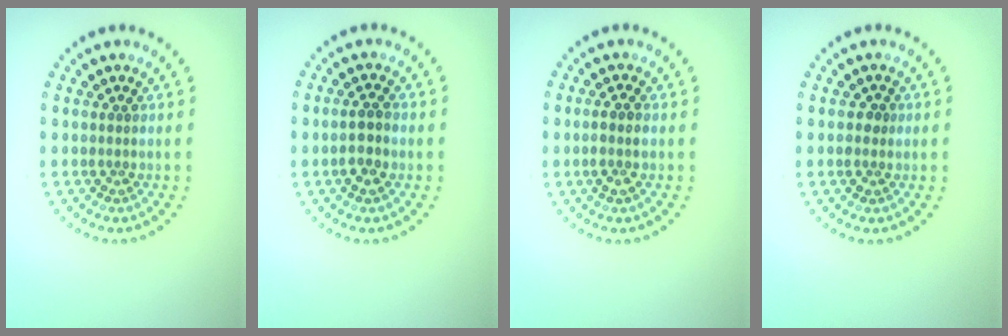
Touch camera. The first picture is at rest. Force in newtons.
{"total": 2.2, "press": 2.1, "slide": 0.5}
{"total": 1.7, "press": 1.6, "slide": 0.7}
{"total": 1.2, "press": 1.1, "slide": 0.1}